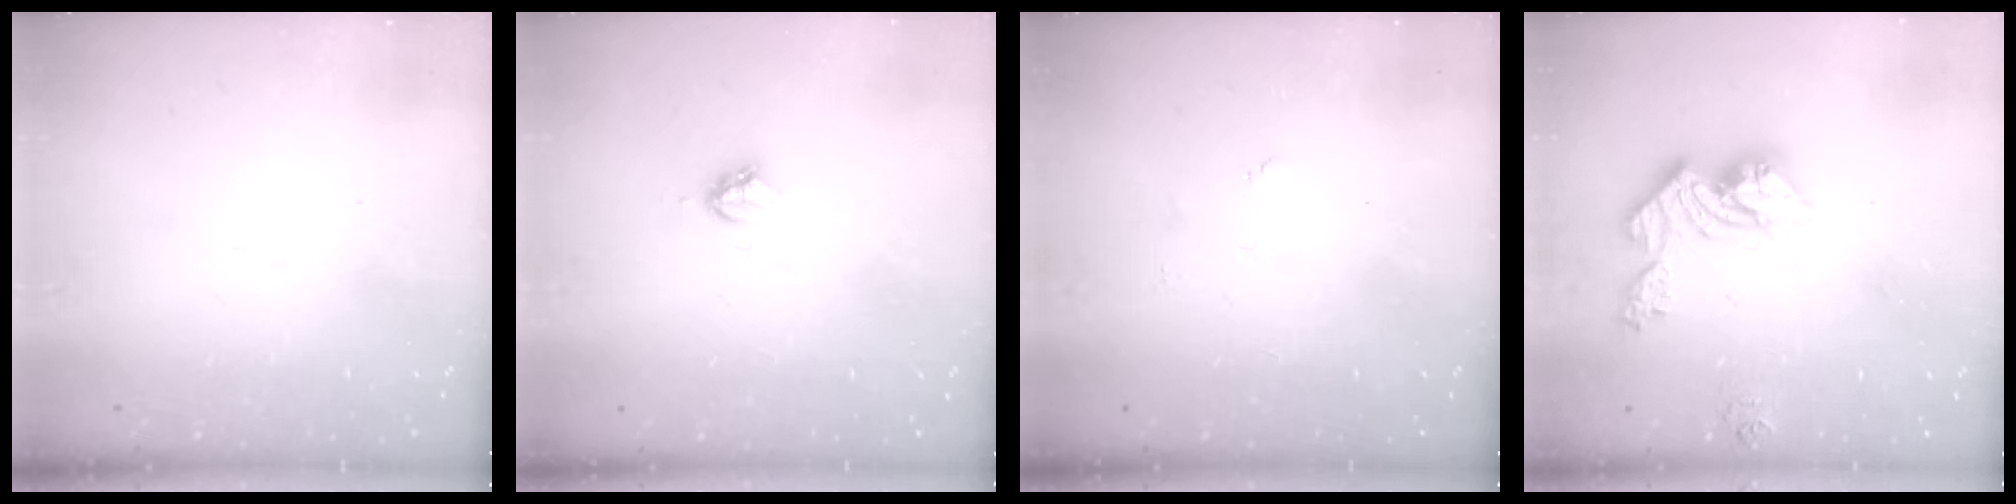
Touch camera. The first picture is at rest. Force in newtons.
{"total": 3.9, "press": 3.9, "slide": 0.4}
{"total": 3.7, "press": 3.7, "slide": 0.4}
{"total": 13.4, "press": 13.3, "slide": 1.2}